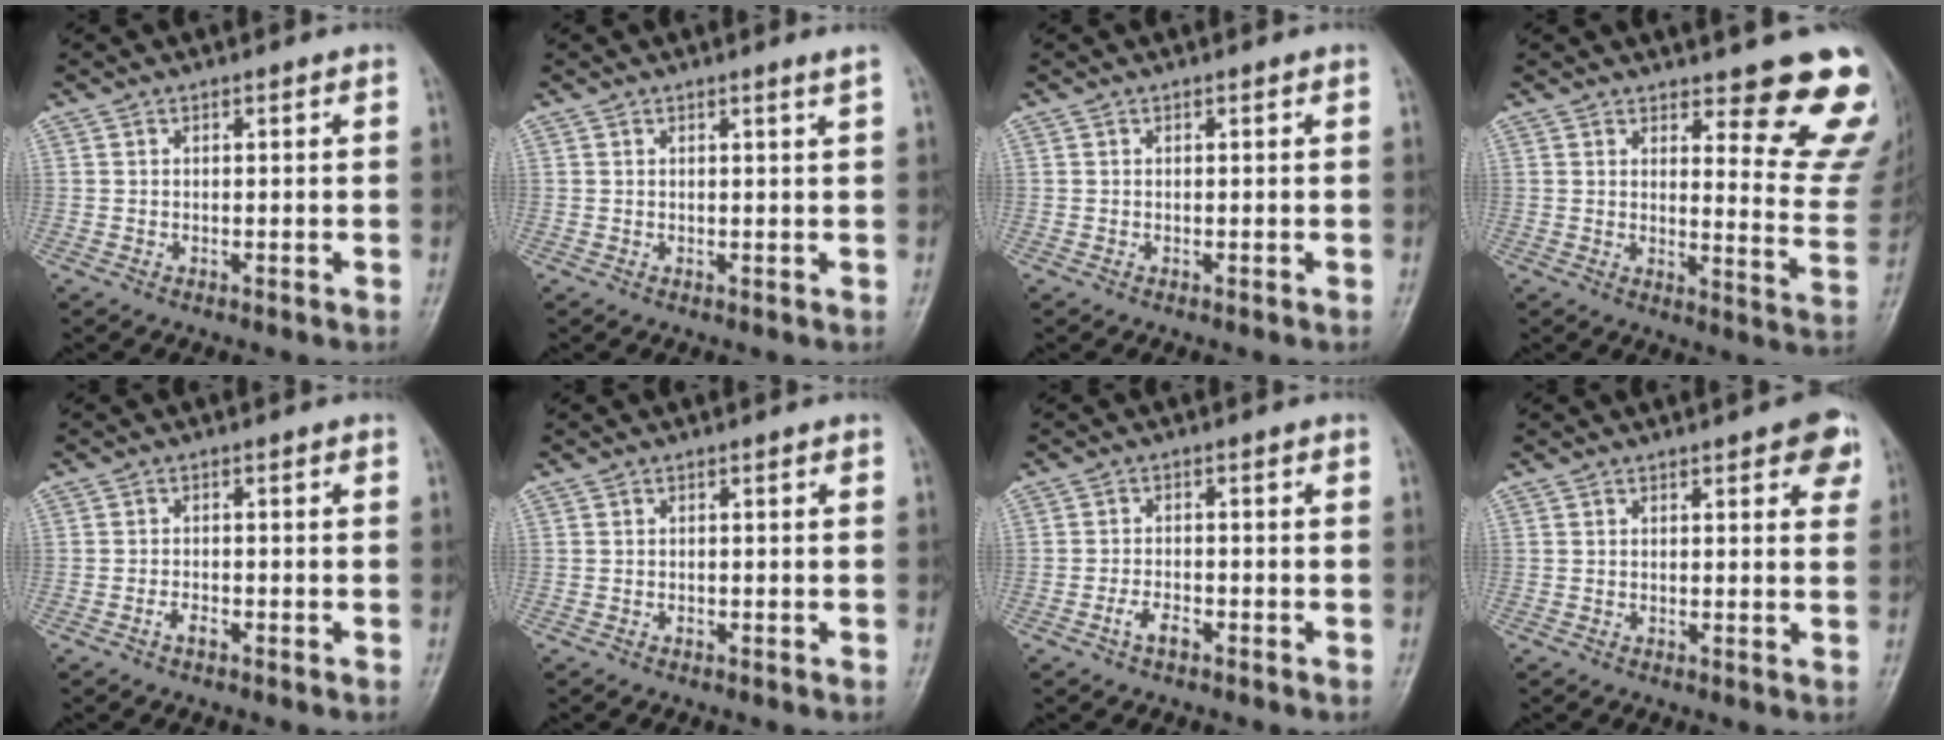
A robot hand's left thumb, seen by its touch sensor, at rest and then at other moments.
{"total": 1.1, "force": [0.7, -0.4, 0.8], "torque": [-0.025, -0.010, 0.014]}
{"total": 0.0}
{"total": 13.9, "force": [10.5, 3.7, 8.3], "torque": [-0.053, -0.087, 0.117]}
{"total": 1.9, "force": [-1.1, 0.9, 1.2], "torque": [-0.019, 0.006, -0.024]}
{"total": 0.6, "force": [-0.2, 0.5, 0.4], "torque": [-0.001, 0.002, -0.007]}
{"total": 3.1, "force": [-1.8, 1.5, 2.0], "torque": [-0.039, 0.014, -0.036]}
{"total": 5.5, "force": [2.7, 2.2, 4.3], "torque": [-0.027, -0.007, 0.023]}